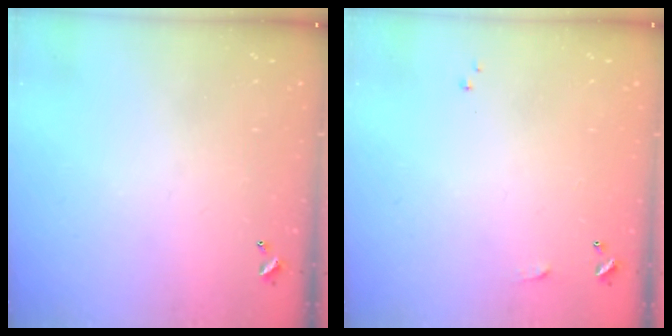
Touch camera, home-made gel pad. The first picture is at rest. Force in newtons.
{"total": 4.2, "press": 4.2, "slide": 0.6}